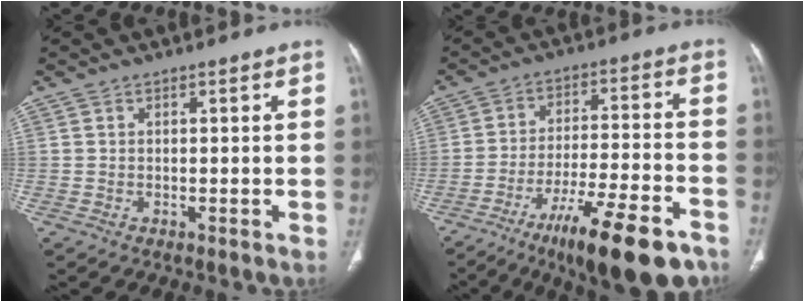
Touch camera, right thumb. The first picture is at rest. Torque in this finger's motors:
{"motor_torque": [0.95, 0.95, -0.15, -0.24, 0.11]}